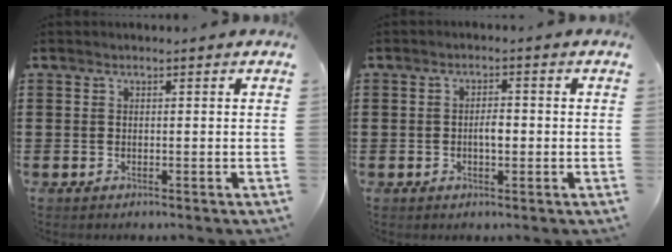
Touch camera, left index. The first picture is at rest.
{"total": 2.5, "force": [-0.3, 1.0, 2.3], "torque": [-0.036, 0.001, -0.009]}